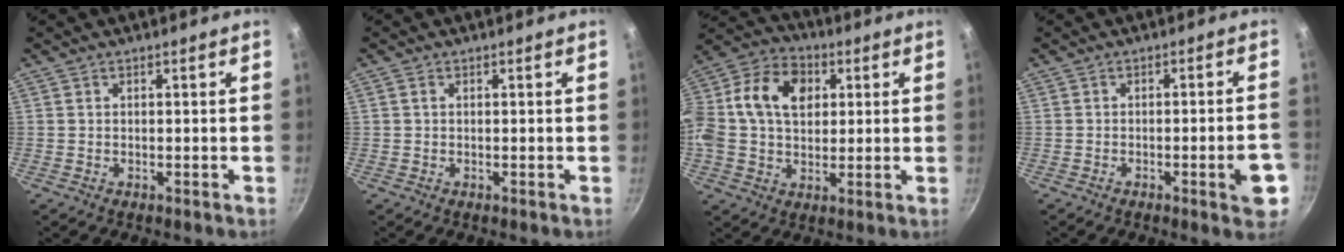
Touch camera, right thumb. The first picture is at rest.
{"total": 0.7, "force": [0.2, 0.5, 0.4], "torque": [-0.007, 0.003, 0.003]}
{"total": 18.3, "force": [3.5, 13.1, 12.3], "torque": [-0.218, 0.028, 0.042]}
{"total": 6.2, "force": [-2.4, 1.3, 5.6], "torque": [-0.062, 0.013, -0.027]}